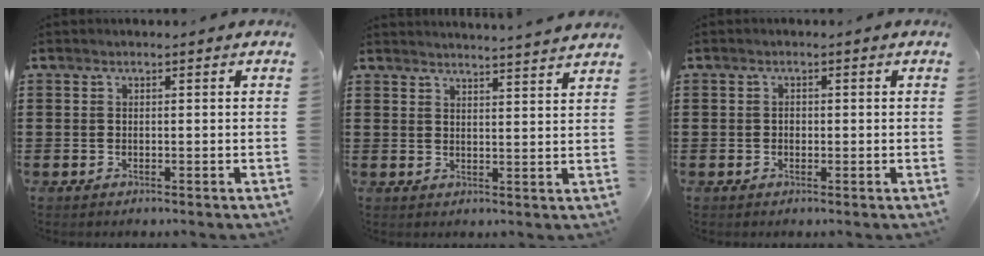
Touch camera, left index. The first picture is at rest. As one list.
[{"total": 3.1, "force": [3.0, -0.9, 0.1], "torque": [-0.003, -0.024, 0.051]}, {"total": 0.8, "force": [-0.1, 0.6, 0.6], "torque": [-0.012, 0.004, -0.004]}]